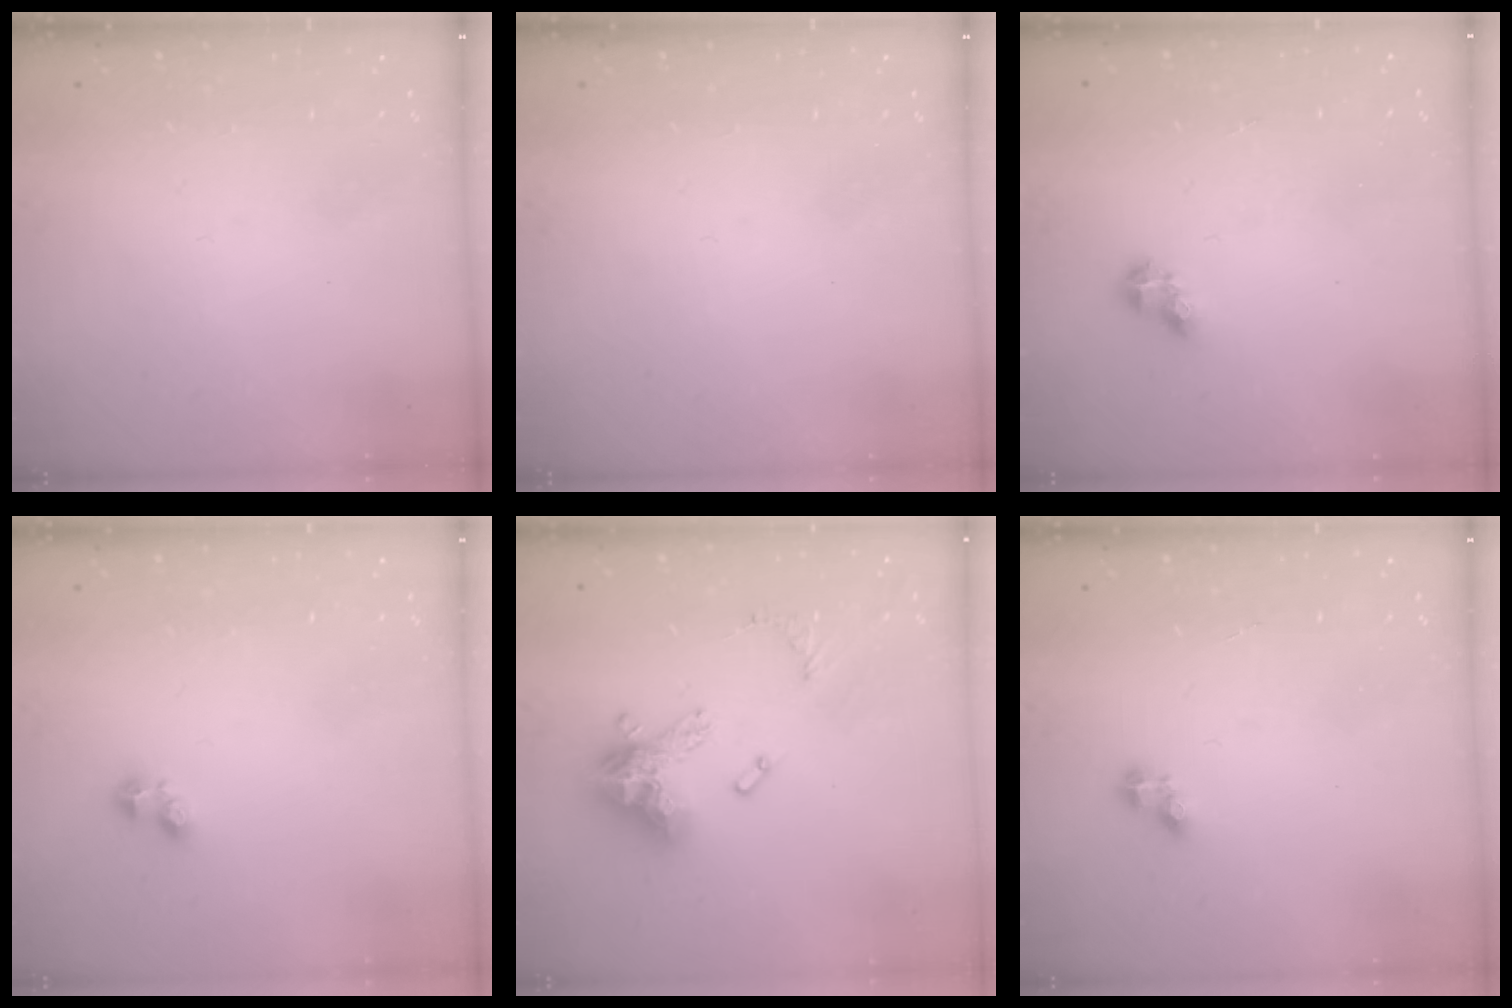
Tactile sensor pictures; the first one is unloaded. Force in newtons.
{"total": 0.0}
{"total": 2.9, "press": 2.9, "slide": 0.3}
{"total": 1.9, "press": 1.8, "slide": 0.5}
{"total": 14.6, "press": 14.6, "slide": 1.6}
{"total": 2.1, "press": 2.1, "slide": 0.3}